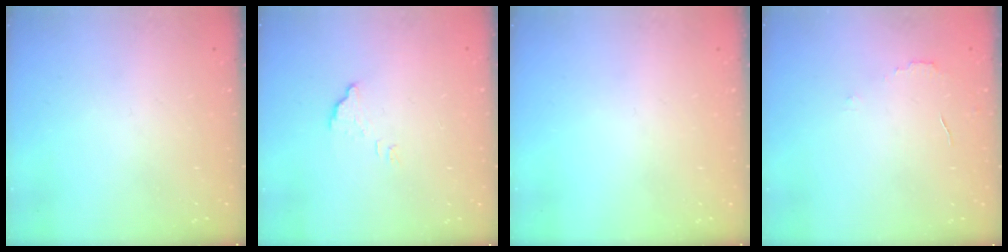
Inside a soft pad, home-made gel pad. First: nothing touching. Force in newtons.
{"total": 2.3, "press": 2.3, "slide": 0.1}
{"total": 0.0}
{"total": 2.9, "press": 2.9, "slide": 0.2}